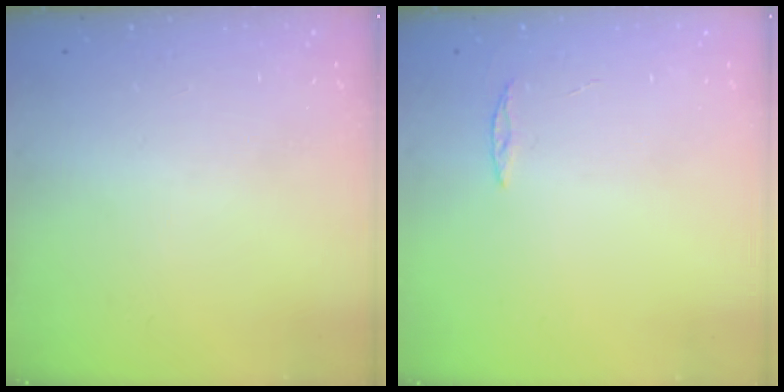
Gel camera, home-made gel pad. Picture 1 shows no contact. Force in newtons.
{"total": 2.0, "press": 2.0, "slide": 0.2}